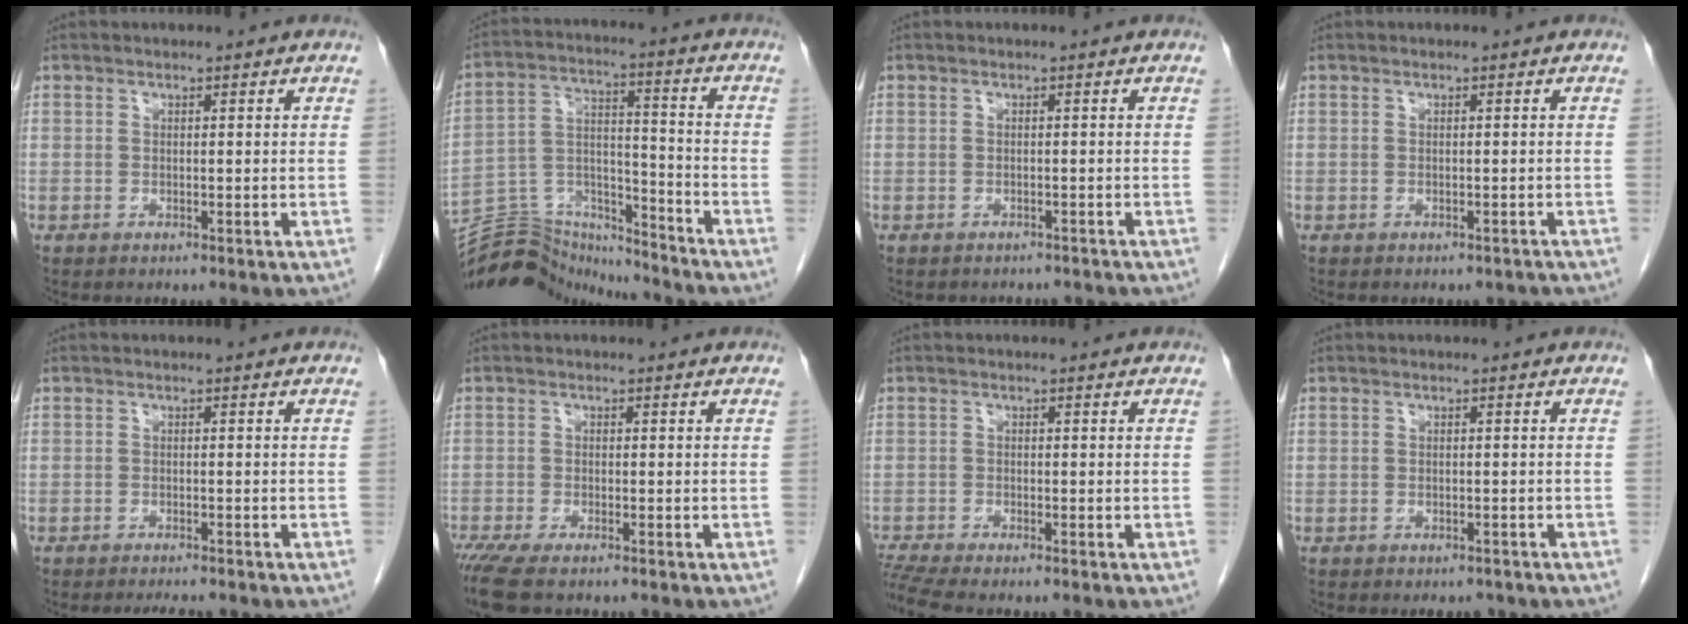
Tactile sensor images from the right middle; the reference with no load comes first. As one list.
[{"total": 14.6, "force": [-14.4, 2.0, 0.7], "torque": [-0.019, 0.050, -0.244]}, {"total": 3.6, "force": [-3.3, 1.4, 0.4], "torque": [-0.002, 0.001, -0.039]}, {"total": 2.5, "force": [-2.2, 1.1, 0.3], "torque": [-0.001, 0.001, -0.028]}, {"total": 2.6, "force": [-2.3, 0.3, 1.0], "torque": [-0.015, -0.005, -0.031]}, {"total": 5.5, "force": [-4.2, 0.9, 3.4], "torque": [-0.061, -0.015, -0.073]}, {"total": 3.6, "force": [-3.3, -0.6, 1.5], "torque": [-0.037, -0.011, -0.065]}, {"total": 2.1, "force": [-1.7, 1.2, 0.4], "torque": [-0.004, 0.002, -0.020]}]